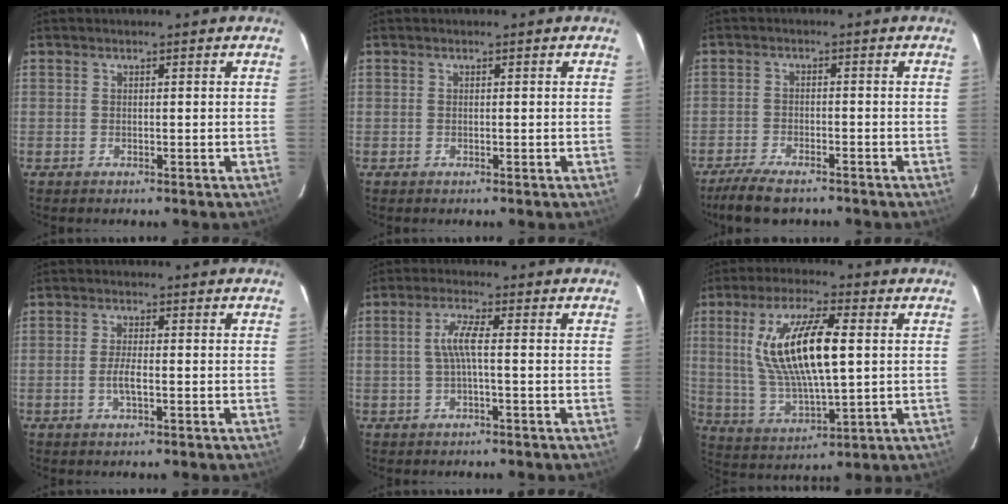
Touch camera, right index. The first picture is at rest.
{"total": 0.0}
{"total": 7.7, "force": [-6.4, 2.0, 3.8], "torque": [-0.097, -0.019, -0.114]}
{"total": 2.8, "force": [-1.0, 0.5, 2.6], "torque": [-0.053, -0.004, -0.019]}
{"total": 3.8, "force": [-0.5, 0.0, 3.7], "torque": [-0.077, 0.004, -0.007]}
{"total": 16.1, "force": [3.0, 4.5, 15.1], "torque": [-0.293, 0.002, 0.068]}